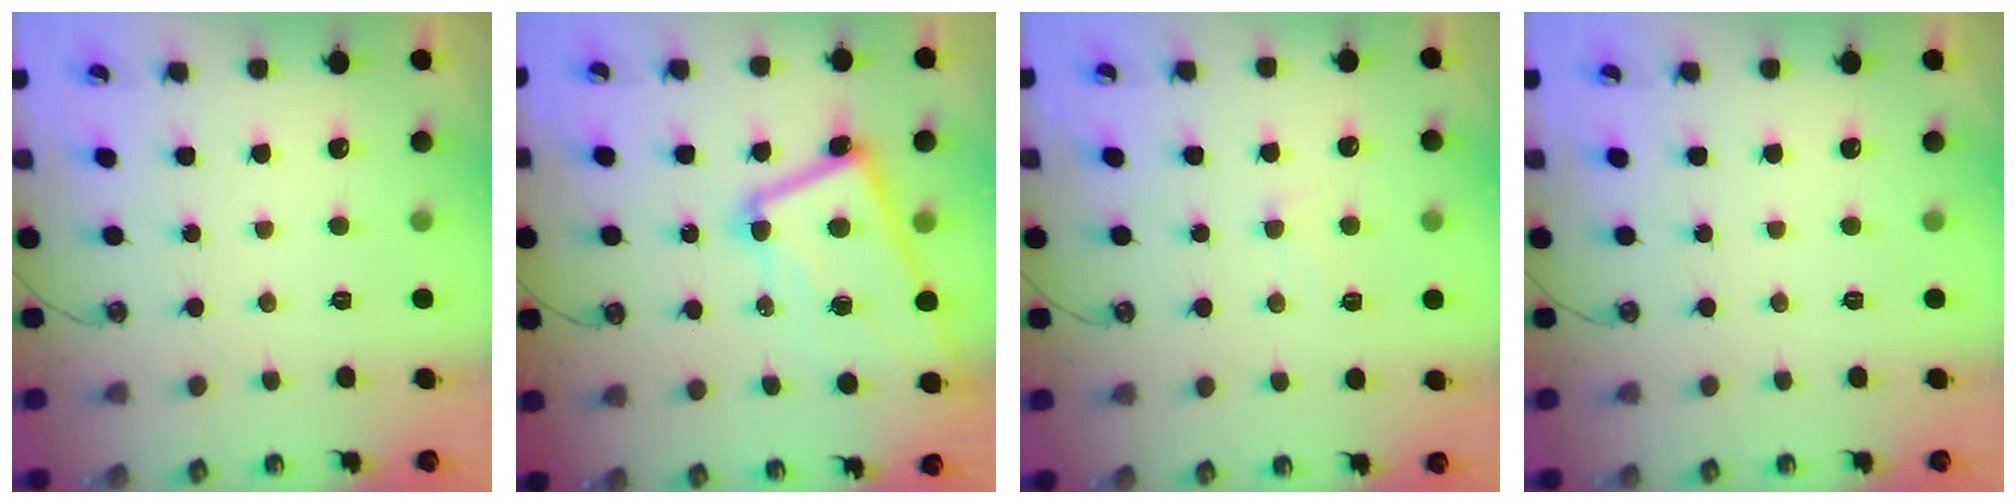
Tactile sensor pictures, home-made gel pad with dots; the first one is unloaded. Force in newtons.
{"total": 12.1, "press": 12.1, "slide": 1.0}
{"total": 0.8, "press": 0.4, "slide": 0.7}
{"total": 0.0}